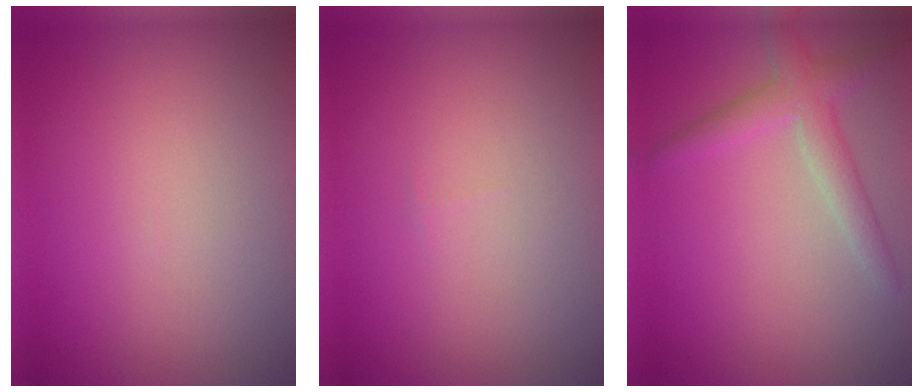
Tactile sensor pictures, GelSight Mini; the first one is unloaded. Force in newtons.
{"total": 0.0}
{"total": 3.1, "press": 3.1, "slide": 0.1}